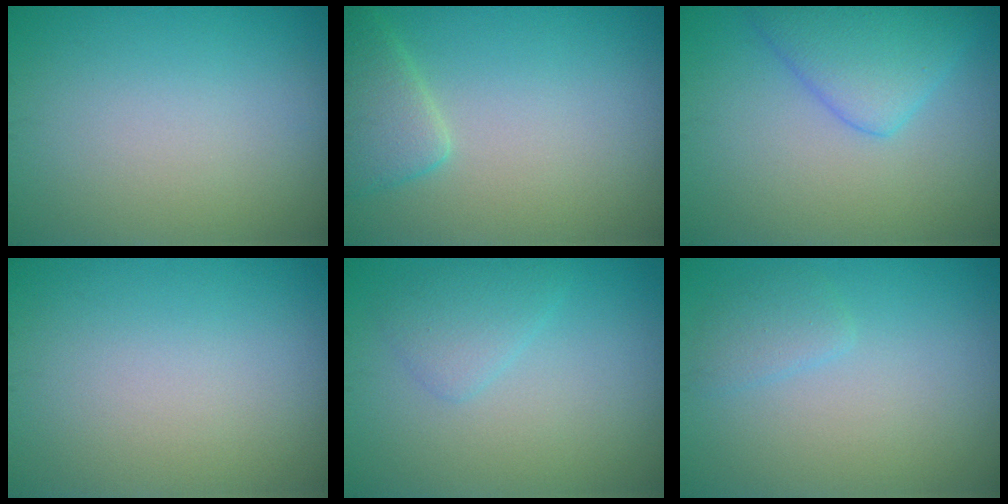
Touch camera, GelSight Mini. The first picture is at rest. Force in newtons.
{"total": 3.0, "press": 3.0, "slide": 0.3}
{"total": 4.5, "press": 4.5, "slide": 0.1}
{"total": 0.0}
{"total": 2.0, "press": 2.0, "slide": 0.1}
{"total": 1.4, "press": 1.4, "slide": 0.2}